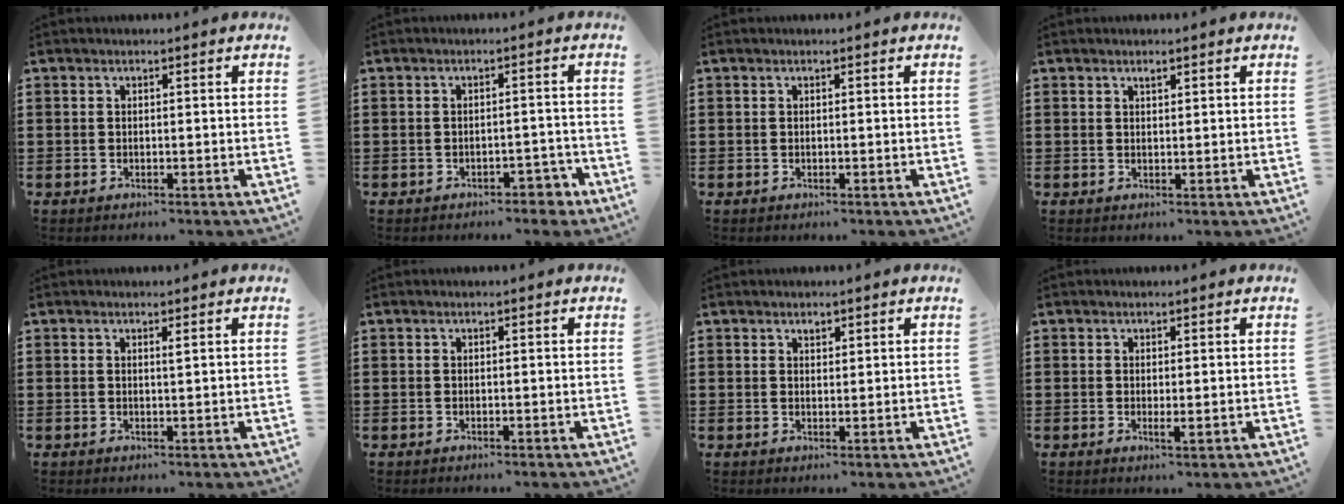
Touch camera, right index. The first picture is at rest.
{"total": 2.8, "force": [-2.3, 1.1, 1.2], "torque": [-0.024, 0.006, -0.045]}
{"total": 0.0}
{"total": 0.7, "force": [0.5, 0.3, 0.4], "torque": [-0.009, 0.001, 0.010]}
{"total": 0.7, "force": [0.4, 0.0, 0.5], "torque": [-0.011, 0.000, 0.008]}
{"total": 0.0}
{"total": 1.1, "force": [0.9, 0.6, 0.4], "torque": [-0.009, 0.002, 0.017]}
{"total": 1.1, "force": [0.1, 0.1, 1.1], "torque": [-0.022, -0.002, 0.003]}